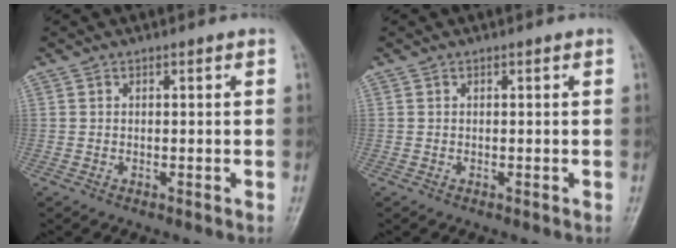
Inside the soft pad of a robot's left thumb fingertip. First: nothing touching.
{"total": 0.0}